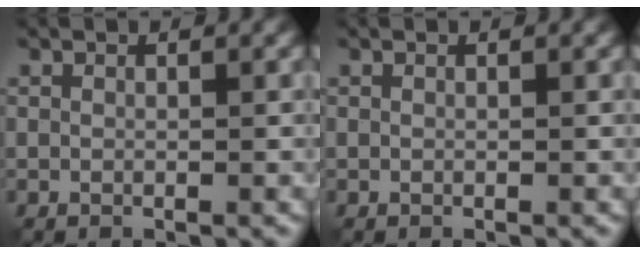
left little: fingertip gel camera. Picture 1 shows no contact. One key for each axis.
{"total": 0.0}